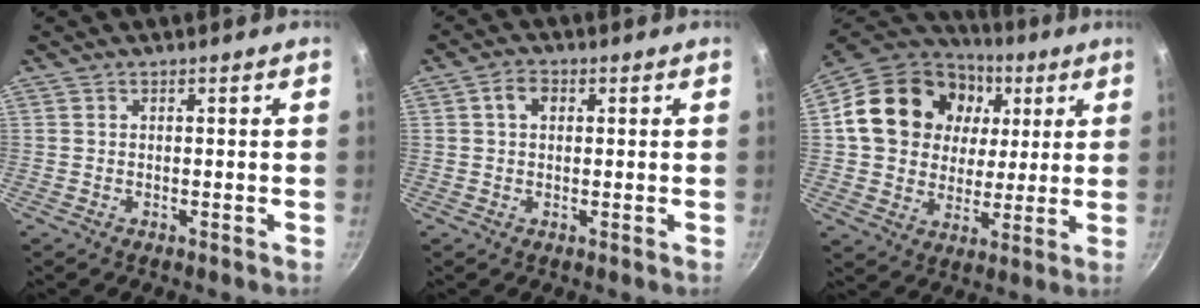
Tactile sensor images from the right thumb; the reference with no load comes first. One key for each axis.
{"total": 3.3, "fx": 0.8, "fy": 2.4, "fz": 2.2, "tx": -0.033, "ty": 0.006, "tz": 0.009}
{"total": 21.7, "fx": 5.4, "fy": 17.5, "fz": 11.6, "tx": -0.192, "ty": 0.011, "tz": 0.088}